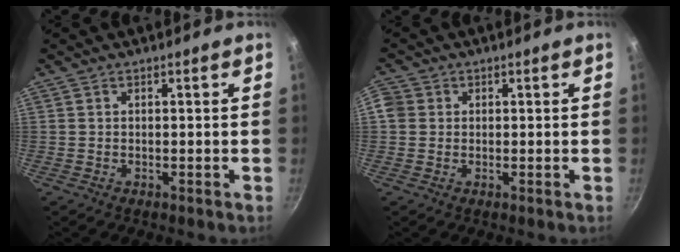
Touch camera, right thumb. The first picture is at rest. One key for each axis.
{"total": 3.1, "fx": 0.2, "fy": 2.9, "fz": 1.0, "tx": -0.007, "ty": 0.003, "tz": -0.005}